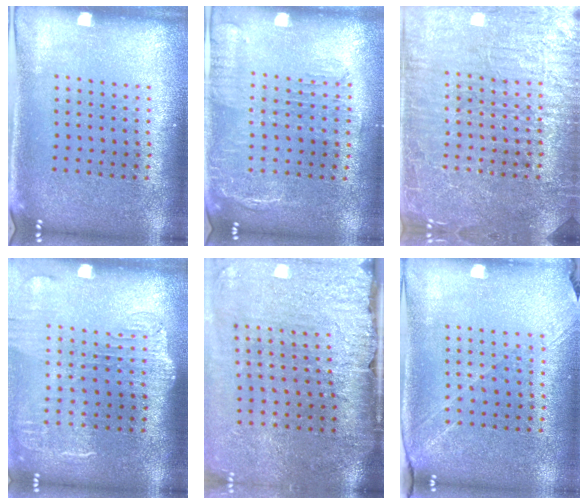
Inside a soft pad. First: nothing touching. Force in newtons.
{"total": 1.8, "press": 1.5, "slide": 1.1}
{"total": 7.1, "press": 7.1, "slide": 1.0}
{"total": 1.9, "press": 1.5, "slide": 1.2}
{"total": 4.6, "press": 3.7, "slide": 2.7}
{"total": 1.3, "press": 1.2, "slide": 0.6}